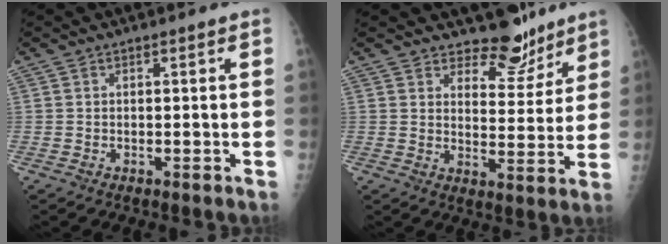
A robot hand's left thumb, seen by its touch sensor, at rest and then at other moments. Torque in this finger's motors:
{"motor_torque": [-0.02, 0.20, -0.27, -0.28, 0.04]}